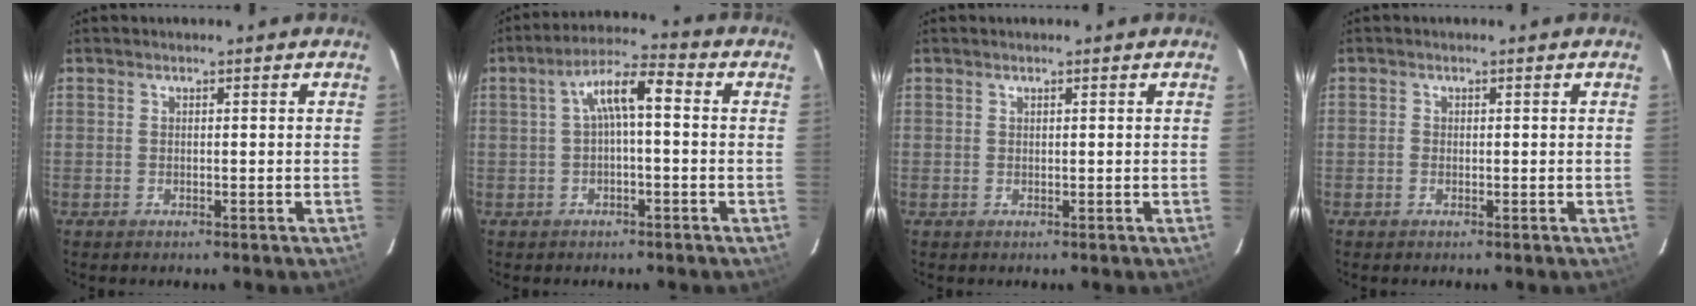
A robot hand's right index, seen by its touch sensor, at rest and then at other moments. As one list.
[{"total": 6.8, "force": [0.3, 1.9, 6.6], "torque": [-0.126, 0.023, 0.007]}, {"total": 0.5, "force": [0.2, 0.4, -0.1], "torque": [0.003, 0.002, 0.004]}, {"total": 0.6, "force": [-0.3, 0.5, 0.1], "torque": [-0.001, -0.001, -0.008]}]